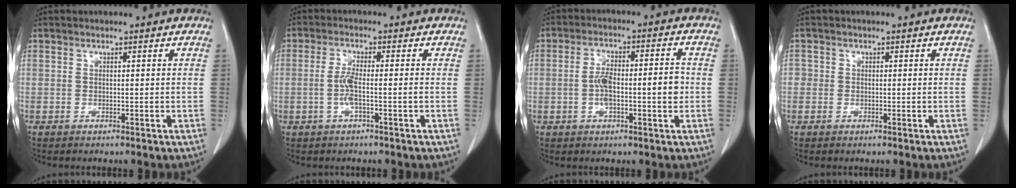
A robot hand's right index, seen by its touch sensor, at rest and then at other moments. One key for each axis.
{"total": 3.4, "fx": -0.9, "fy": 0.1, "fz": 3.3, "tx": -0.070, "ty": 0.001, "tz": -0.018}
{"total": 7.8, "fx": -0.9, "fy": 2.0, "fz": 7.5, "tx": -0.137, "ty": 0.018, "tz": -0.015}
{"total": 1.2, "fx": -0.1, "fy": 1.2, "fz": 0.2, "tx": 0.008, "ty": 0.005, "tz": -0.004}